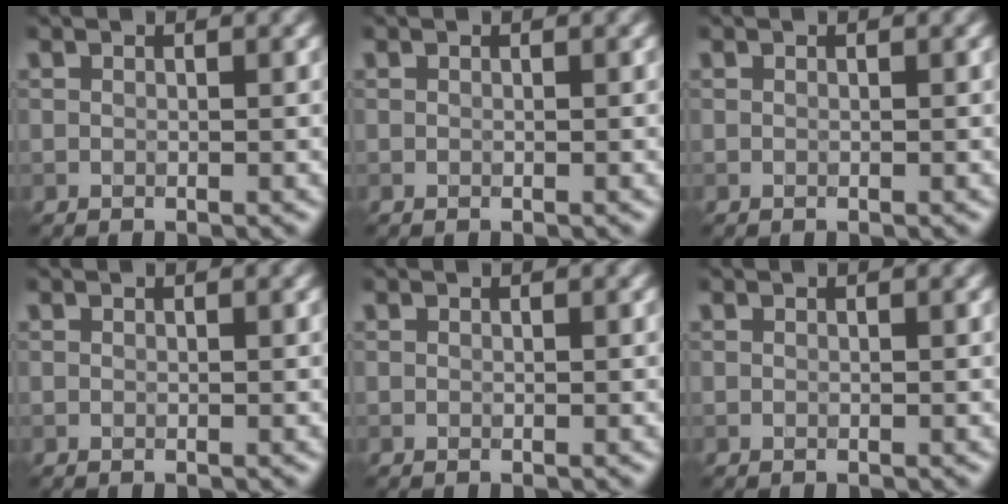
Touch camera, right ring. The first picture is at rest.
{"total": 0.0}
{"total": 0.0}
{"total": 0.0}
{"total": 0.0}
{"total": 0.0}